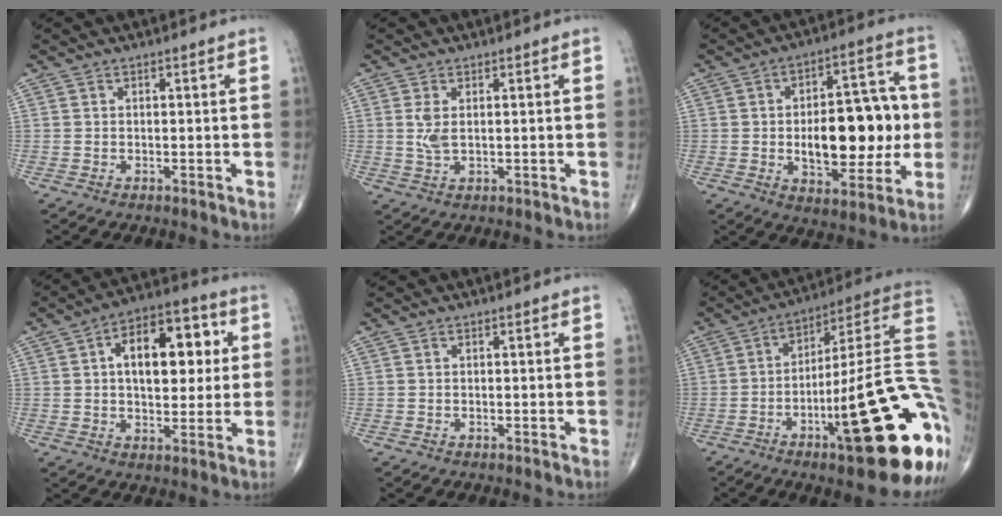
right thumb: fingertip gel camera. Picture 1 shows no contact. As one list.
[{"total": 3.0, "force": [0.6, 1.3, 2.6], "torque": [-0.059, -0.004, 0.018]}, {"total": 19.2, "force": [-1.0, 9.7, 16.6], "torque": [-0.203, 0.018, -0.007]}, {"total": 15.6, "force": [3.2, 8.7, 12.6], "torque": [-0.148, 0.013, 0.044]}, {"total": 0.0}, {"total": 29.4, "force": [-7.8, 6.2, 27.6], "torque": [-0.314, 0.030, -0.113]}]